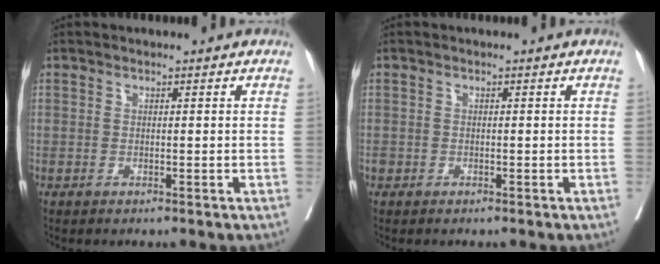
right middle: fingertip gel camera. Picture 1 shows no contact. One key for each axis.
{"total": 0.6, "fx": -0.3, "fy": 0.5, "fz": 0.1, "tx": -0.002, "ty": 0.003, "tz": -0.006}